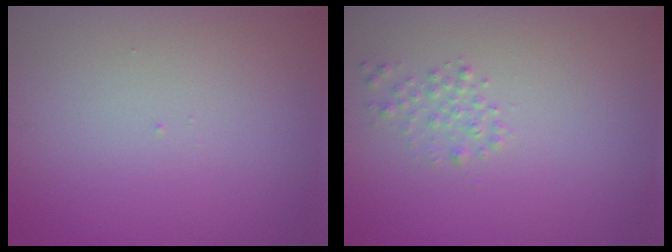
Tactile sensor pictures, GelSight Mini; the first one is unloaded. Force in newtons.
{"total": 1.2, "press": 1.2, "slide": 0.0}